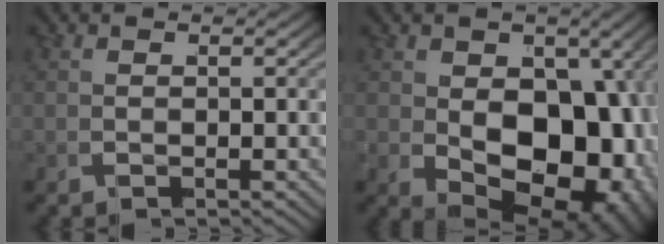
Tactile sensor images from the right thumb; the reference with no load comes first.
{"total": 13.1, "force": [-0.7, 9.0, 9.5], "torque": [-0.147, -0.071, 0.024]}